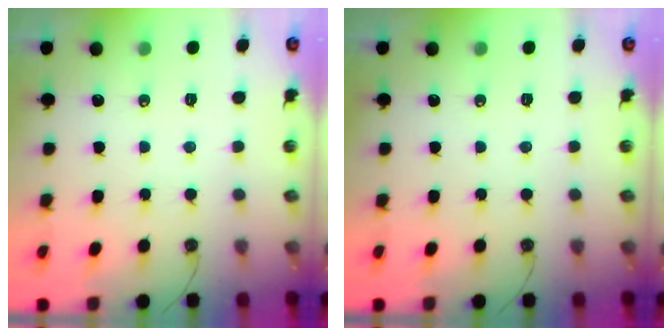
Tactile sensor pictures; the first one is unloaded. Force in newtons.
{"total": 0.0}